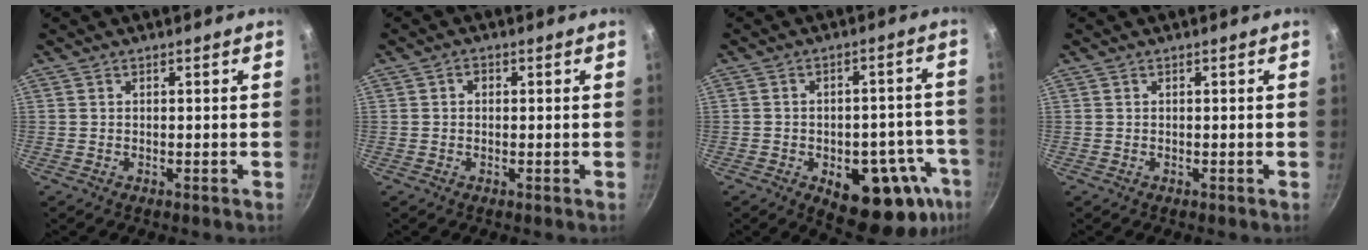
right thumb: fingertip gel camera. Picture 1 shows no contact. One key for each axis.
{"total": 1.5, "fx": 0.2, "fy": 1.2, "fz": 0.8, "tx": -0.011, "ty": 0.003, "tz": 0.000}
{"total": 18.0, "fx": -7.6, "fy": 9.5, "fz": 13.3, "tx": -0.104, "ty": 0.022, "tz": -0.094}
{"total": 0.0}